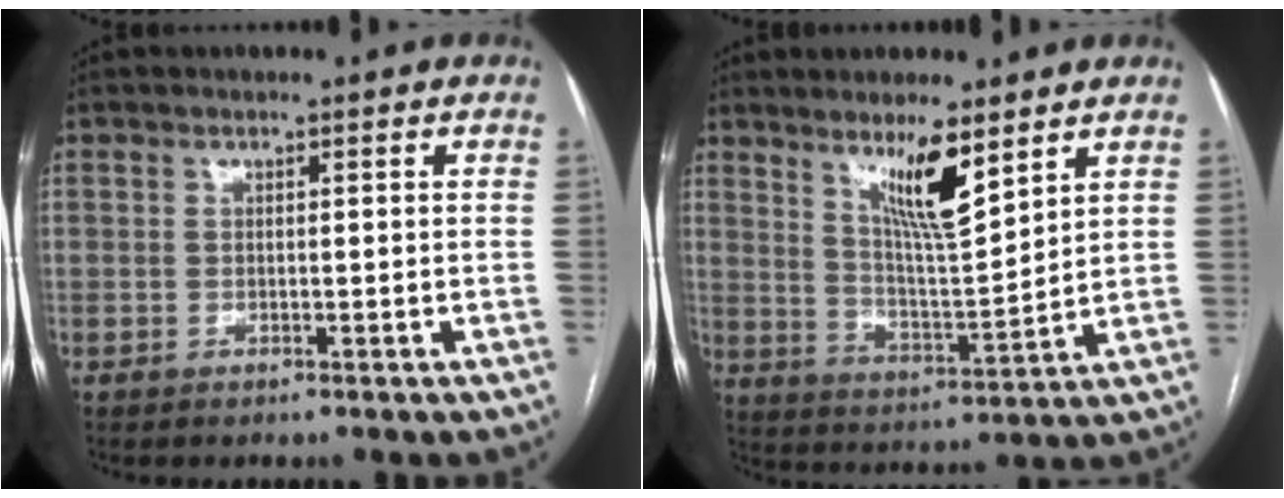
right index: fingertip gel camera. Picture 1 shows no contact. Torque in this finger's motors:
{"motor_torque": [1.07, 1.07, 0.51, 0.11]}